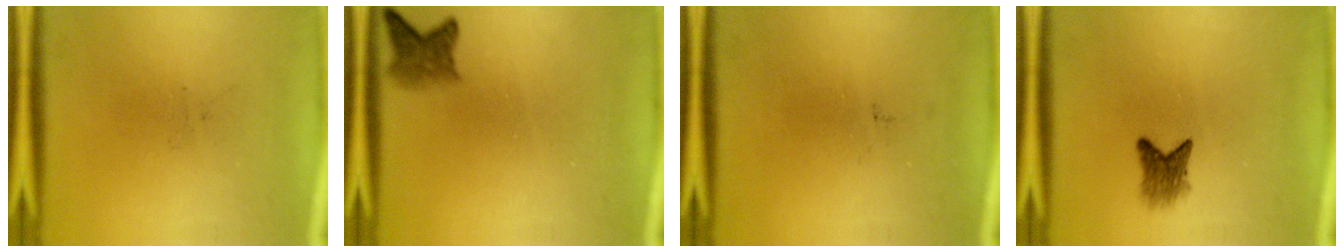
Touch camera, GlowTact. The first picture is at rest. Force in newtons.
{"total": 2.9}
{"total": 0.0}
{"total": 2.9}